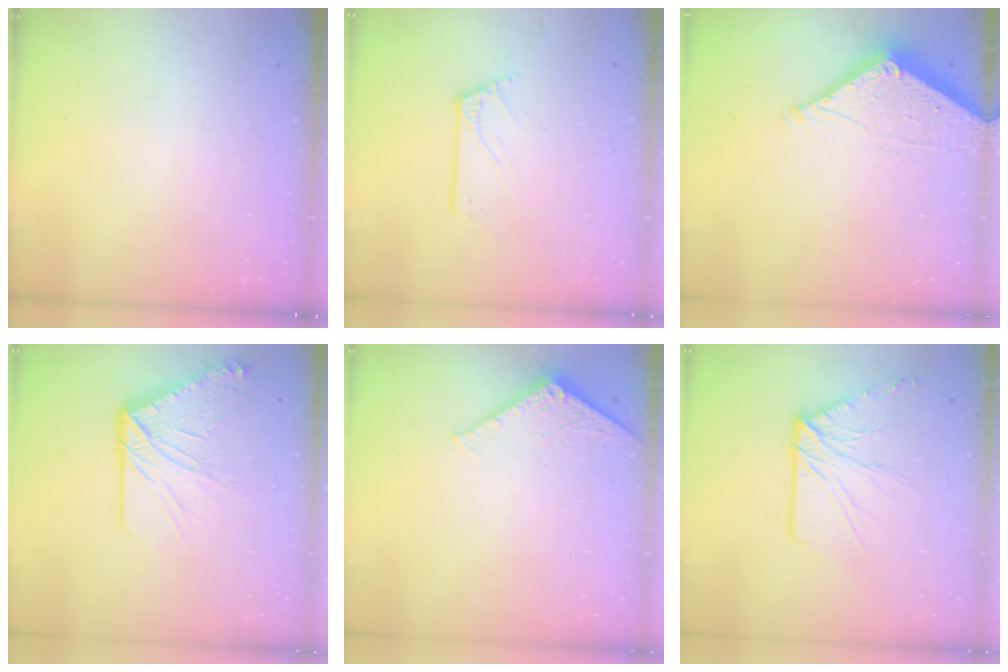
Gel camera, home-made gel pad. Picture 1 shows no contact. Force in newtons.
{"total": 1.0, "press": 1.0, "slide": 0.1}
{"total": 6.2, "press": 6.2, "slide": 0.2}
{"total": 13.6, "press": 13.6, "slide": 1.5}
{"total": 2.4, "press": 2.4, "slide": 0.2}
{"total": 9.3, "press": 9.3, "slide": 0.3}